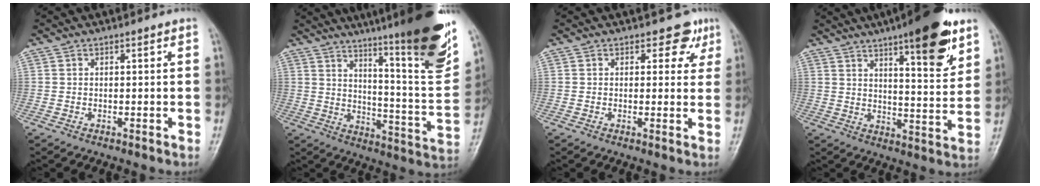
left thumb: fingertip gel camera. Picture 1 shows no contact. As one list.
[{"total": 26.1, "force": [17.7, 2.6, 19.0], "torque": [-0.257, -0.101, 0.249]}, {"total": 4.0, "force": [2.2, 2.8, 1.8], "torque": [0.011, -0.006, 0.020]}, {"total": 15.5, "force": [9.3, 3.8, 11.9], "torque": [-0.144, -0.051, 0.134]}]